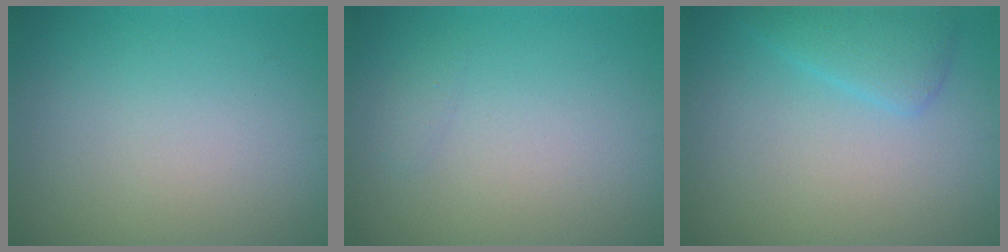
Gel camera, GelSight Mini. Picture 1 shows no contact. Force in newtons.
{"total": 0.5, "press": 0.5, "slide": 0.0}
{"total": 2.4, "press": 2.4, "slide": 0.1}